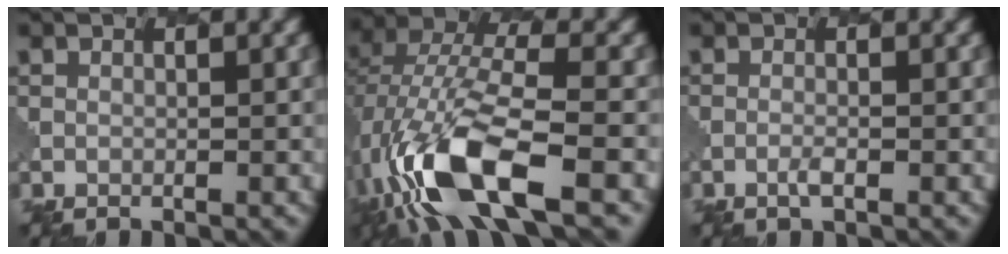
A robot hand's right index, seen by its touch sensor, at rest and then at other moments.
{"total": 11.0, "force": [-4.5, 4.2, 9.1], "torque": [-0.197, -0.002, -0.088]}
{"total": 0.7, "force": [-0.2, 0.2, 0.6], "torque": [-0.013, 0.002, -0.007]}